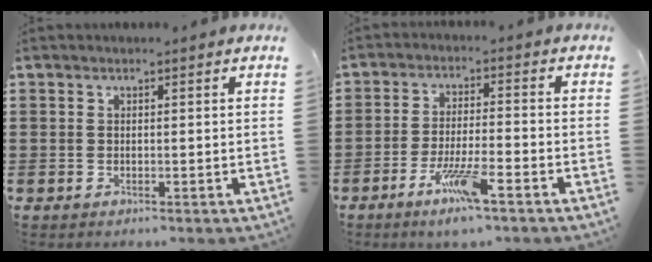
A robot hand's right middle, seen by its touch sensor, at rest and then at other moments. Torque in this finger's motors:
{"motor_torque": [1.52, -0.62, 0.69, 0.16]}